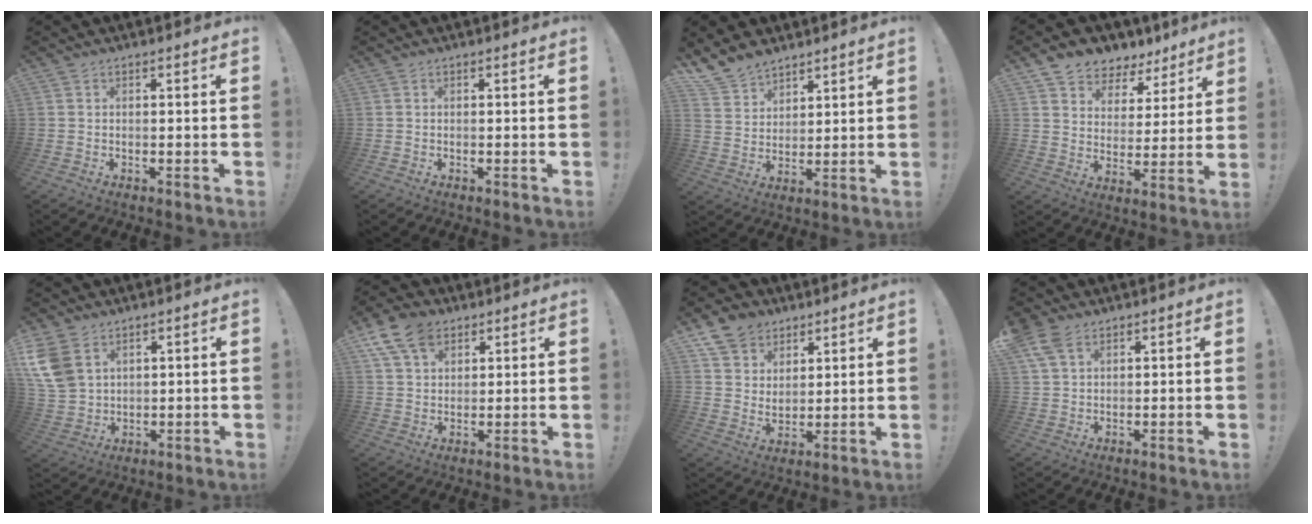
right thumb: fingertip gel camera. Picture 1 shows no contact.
{"total": 0.0}
{"total": 9.0, "force": [7.4, 4.7, 1.6], "torque": [-0.048, -0.049, 0.151]}
{"total": 6.8, "force": [4.8, 4.7, 0.7], "torque": [-0.013, -0.045, 0.095]}
{"total": 9.9, "force": [5.1, 6.6, 5.3], "torque": [-0.120, -0.019, 0.104]}
{"total": 11.3, "force": [6.3, 7.4, 5.8], "torque": [-0.101, -0.020, 0.124]}
{"total": 9.6, "force": [6.6, 6.7, 1.9], "torque": [-0.039, -0.047, 0.133]}
{"total": 6.9, "force": [4.1, 4.0, 3.9], "torque": [-0.074, -0.008, 0.081]}